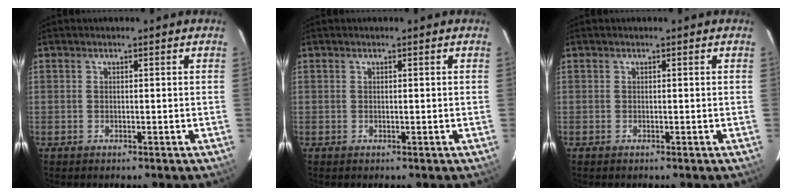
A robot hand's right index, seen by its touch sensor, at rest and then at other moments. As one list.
[{"total": 0.0}, {"total": 0.0}]